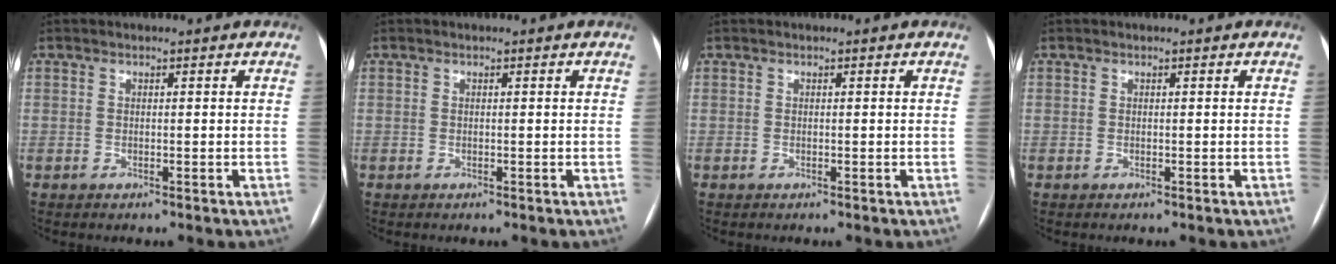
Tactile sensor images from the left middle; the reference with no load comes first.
{"total": 0.0}
{"total": 0.0}
{"total": 0.0}